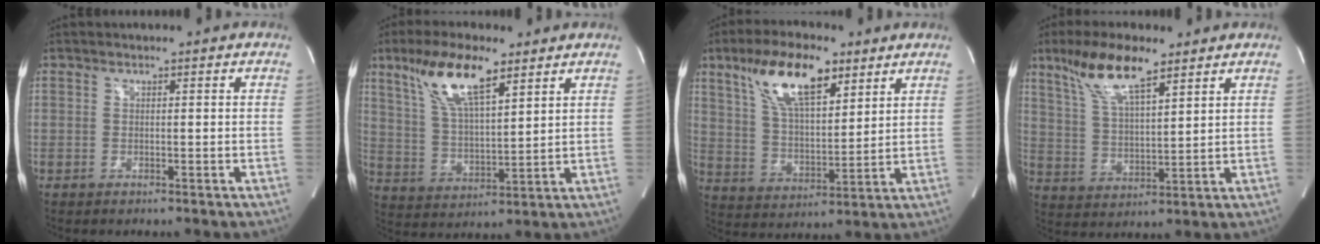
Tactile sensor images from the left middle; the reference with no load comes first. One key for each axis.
{"total": 12.0, "fx": 7.2, "fy": 3.0, "fz": 9.0, "tx": -0.179, "ty": 0.013, "tz": 0.141}
{"total": 14.1, "fx": 8.2, "fy": 4.9, "fz": 10.4, "tx": -0.195, "ty": 0.015, "tz": 0.153}
{"total": 11.0, "fx": 7.3, "fy": 2.6, "fz": 7.8, "tx": -0.157, "ty": 0.013, "tz": 0.142}